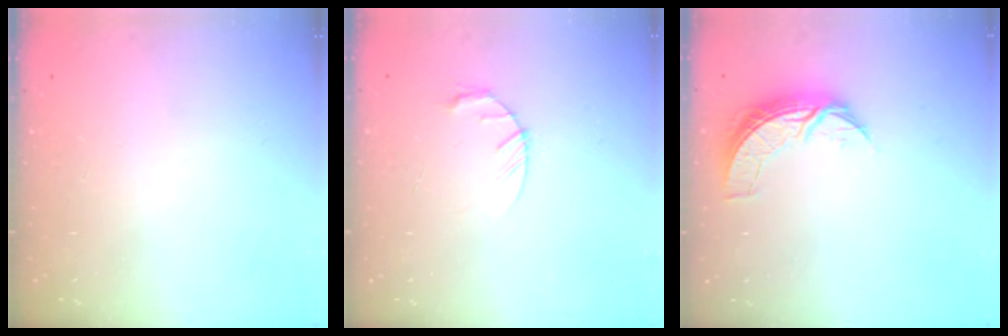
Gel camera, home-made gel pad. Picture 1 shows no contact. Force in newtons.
{"total": 3.0, "press": 3.0, "slide": 0.5}
{"total": 7.3, "press": 7.3, "slide": 0.5}